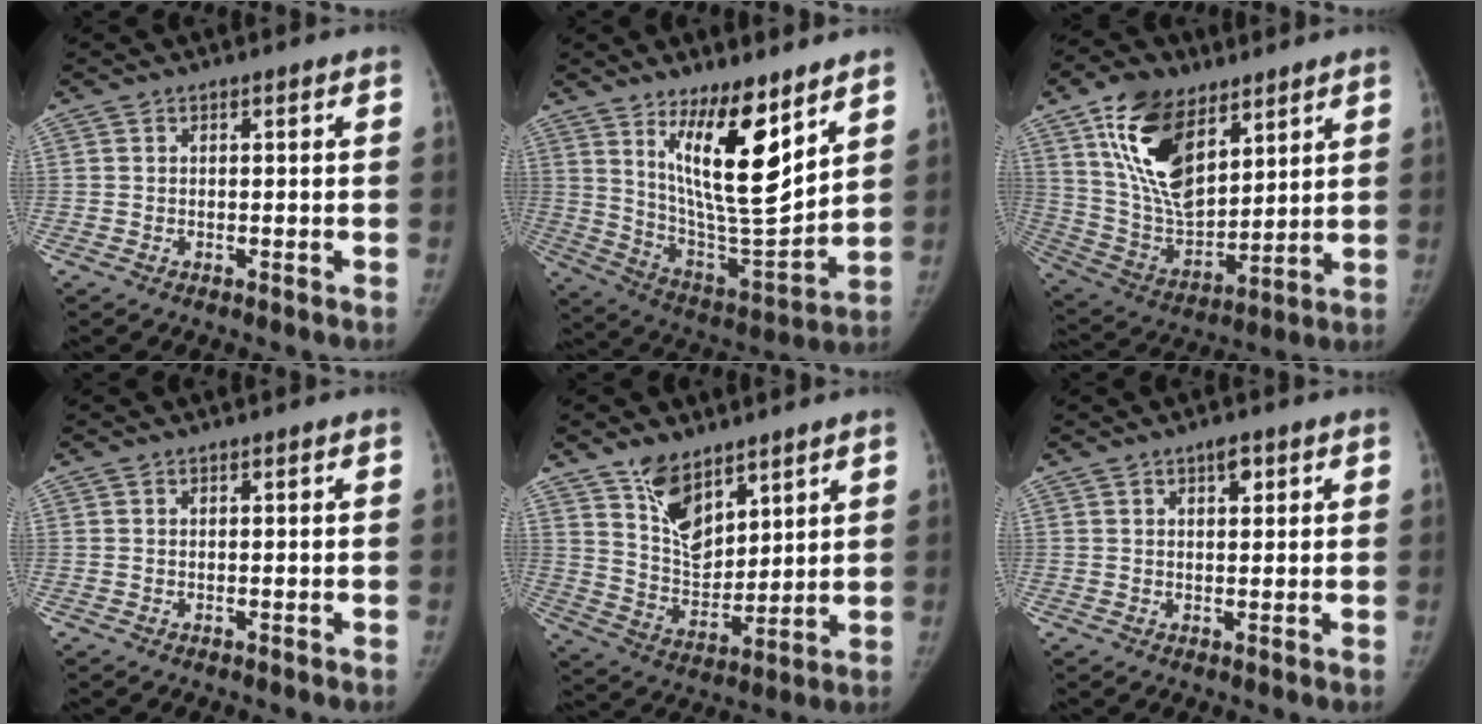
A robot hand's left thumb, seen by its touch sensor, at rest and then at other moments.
{"total": 18.0, "force": [9.9, 5.0, 14.2], "torque": [-0.213, -0.076, 0.188]}
{"total": 19.2, "force": [9.9, 10.5, 12.6], "torque": [-0.199, -0.045, 0.192]}
{"total": 0.0}
{"total": 11.3, "force": [7.5, 5.9, 6.0], "torque": [-0.070, -0.059, 0.151]}
{"total": 2.7, "force": [1.5, 1.3, 1.9], "torque": [-0.020, -0.005, 0.021]}